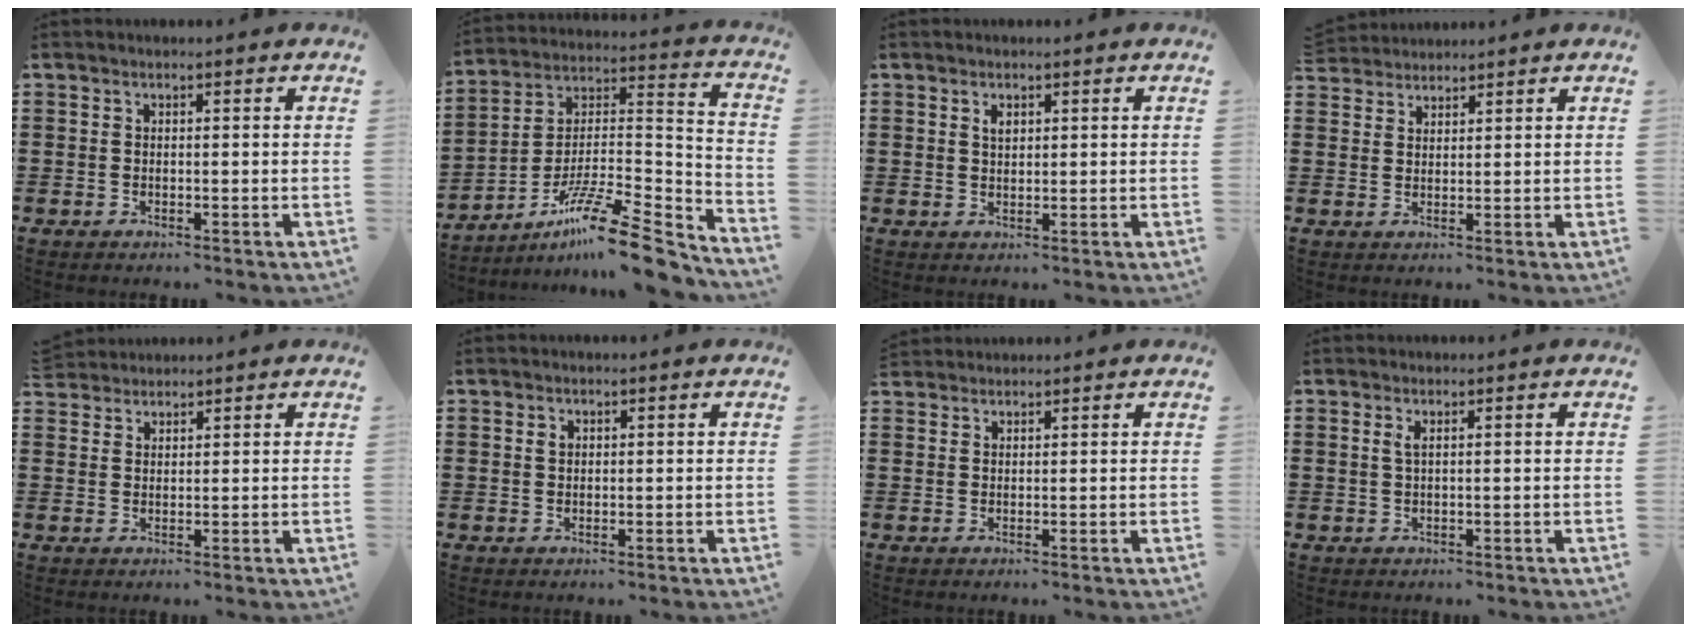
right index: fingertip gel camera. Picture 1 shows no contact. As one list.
[{"total": 15.1, "force": [-11.2, 1.9, 9.9], "torque": [-0.163, 0.029, -0.204]}, {"total": 1.5, "force": [0.8, 0.8, 1.0], "torque": [-0.022, 0.004, 0.013]}, {"total": 2.5, "force": [2.4, 0.4, -0.5], "torque": [0.002, -0.001, 0.048]}, {"total": 2.2, "force": [2.1, 0.5, -0.4], "torque": [0.001, 0.004, 0.043]}, {"total": 0.9, "force": [0.4, 0.7, 0.5], "torque": [-0.011, 0.003, 0.008]}, {"total": 1.4, "force": [1.3, 0.1, -0.4], "torque": [0.004, 0.002, 0.027]}, {"total": 1.1, "force": [0.4, 0.1, 1.0], "torque": [-0.021, 0.001, 0.007]}]